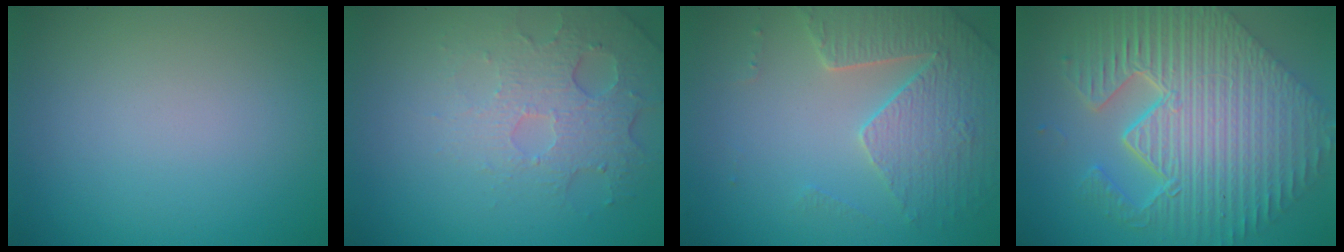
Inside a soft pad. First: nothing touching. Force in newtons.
{"total": 5.0, "press": 3.3, "slide": 3.8}
{"total": 4.1, "press": 4.0, "slide": 1.0}
{"total": 11.7, "press": 7.7, "slide": 8.8}